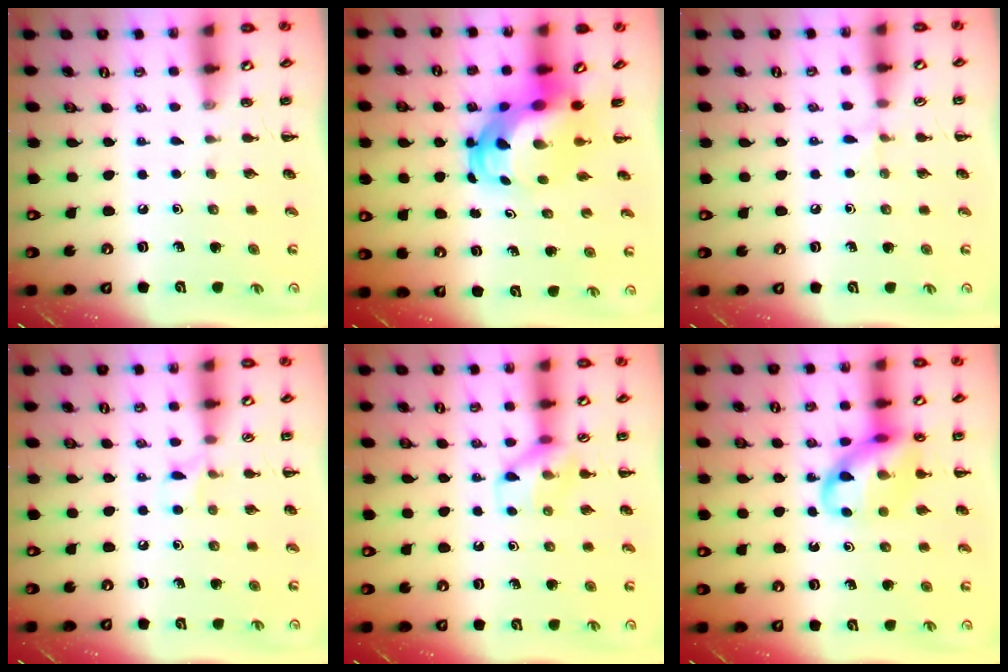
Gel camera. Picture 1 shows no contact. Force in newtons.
{"total": 7.1, "press": 6.8, "slide": 2.2}
{"total": 3.7, "press": 3.5, "slide": 1.4}
{"total": 5.0, "press": 4.8, "slide": 1.5}
{"total": 10.5, "press": 10.4, "slide": 1.3}
{"total": 13.1, "press": 12.9, "slide": 2.3}